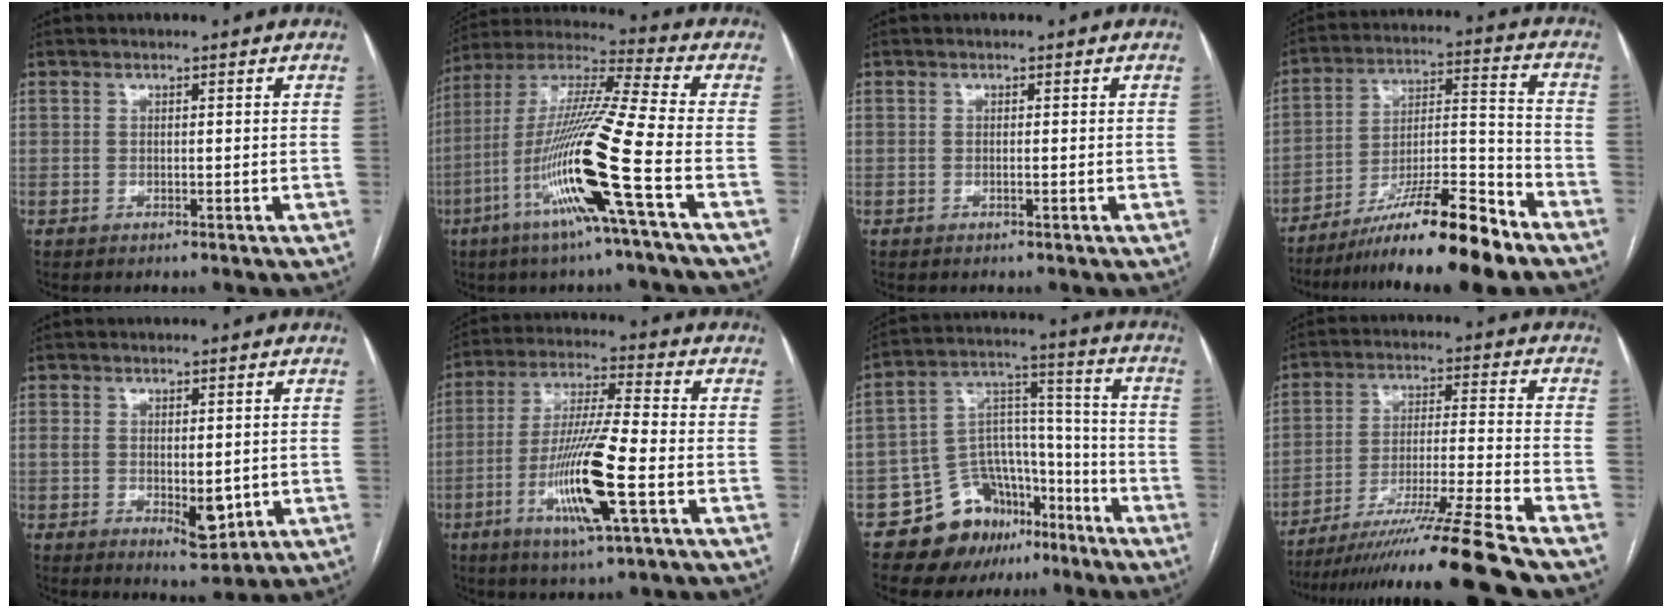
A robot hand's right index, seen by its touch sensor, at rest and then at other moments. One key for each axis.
{"total": 18.6, "fx": -6.8, "fy": -1.3, "fz": 17.3, "tx": -0.349, "ty": -0.019, "tz": -0.139}
{"total": 0.0}
{"total": 16.2, "fx": -12.2, "fy": 0.6, "fz": 10.5, "tx": -0.182, "ty": -0.005, "tz": -0.208}
{"total": 5.7, "fx": -0.6, "fy": 2.6, "fz": 5.1, "tx": -0.078, "ty": -0.008, "tz": 0.004}
{"total": 14.0, "fx": -4.4, "fy": 0.6, "fz": 13.2, "tx": -0.261, "ty": -0.014, "tz": -0.083}
{"total": 13.9, "fx": -9.3, "fy": 9.0, "fz": 5.1, "tx": -0.070, "ty": 0.075, "tz": -0.145}
{"total": 17.7, "fx": -14.7, "fy": -3.2, "fz": 9.3, "tx": -0.154, "ty": -0.026, "tz": -0.248}